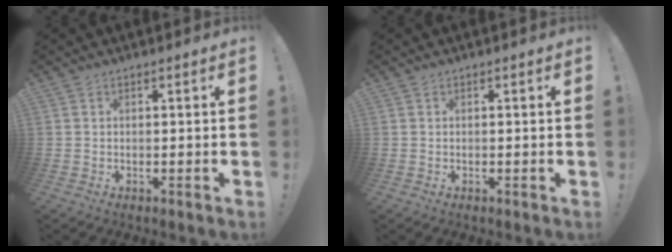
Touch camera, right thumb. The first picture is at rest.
{"total": 0.0}